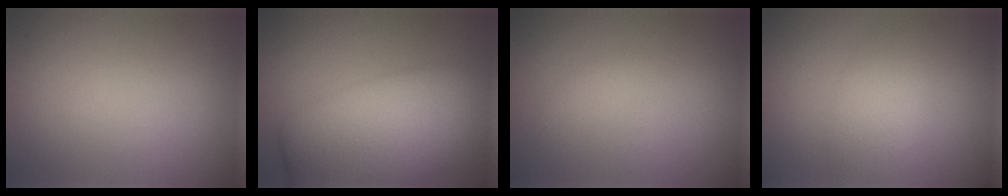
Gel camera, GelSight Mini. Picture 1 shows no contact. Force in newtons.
{"total": 10.8, "press": 10.8, "slide": 0.4}
{"total": 0.7, "press": 0.7, "slide": 0.0}
{"total": 2.8, "press": 2.8, "slide": 0.2}